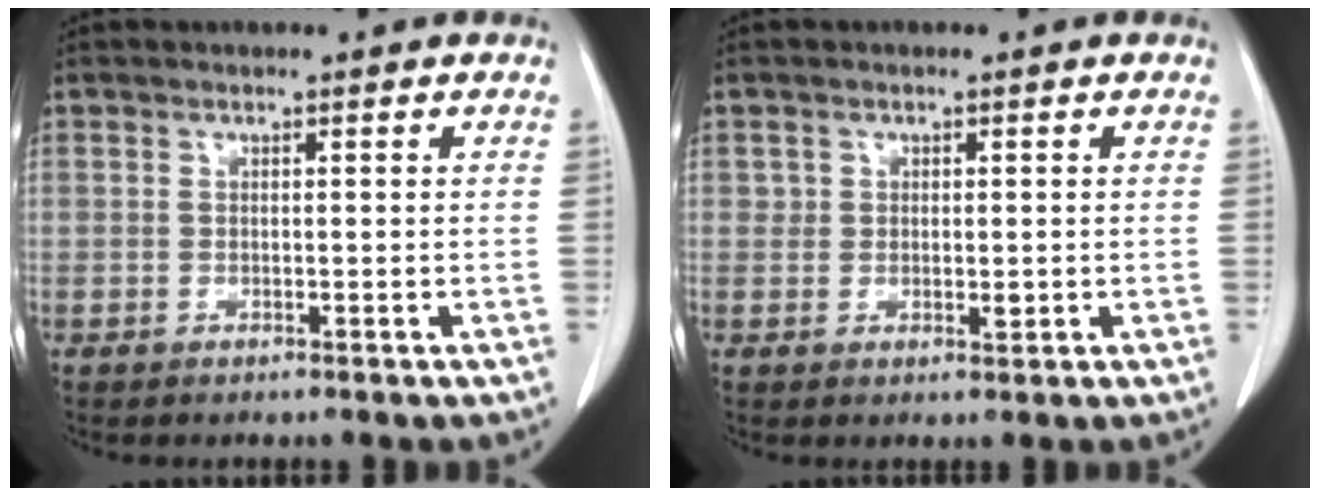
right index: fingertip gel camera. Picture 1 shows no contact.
{"total": 1.8, "force": [0.2, 1.4, 1.2], "torque": [-0.014, -0.003, 0.004]}